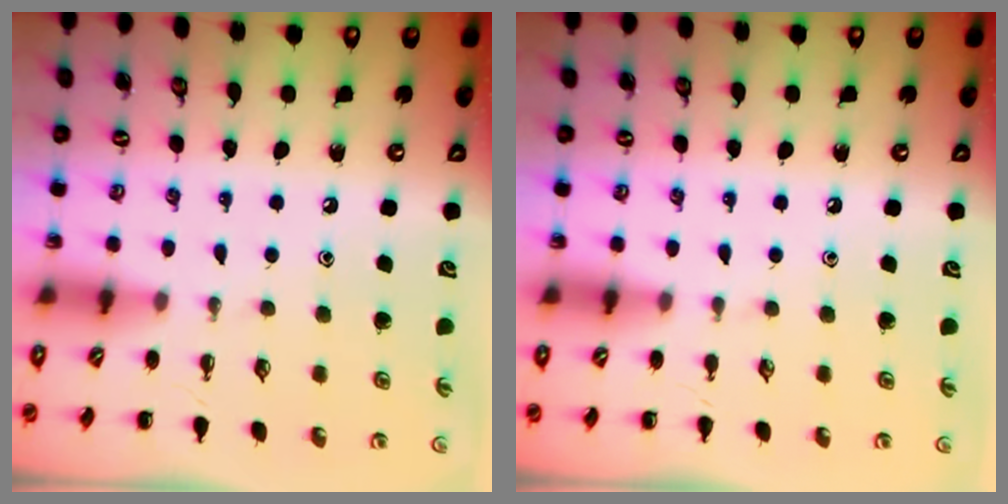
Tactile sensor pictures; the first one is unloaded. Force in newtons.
{"total": 0.0}